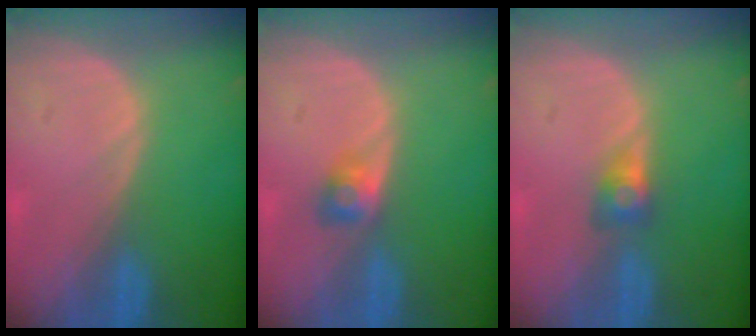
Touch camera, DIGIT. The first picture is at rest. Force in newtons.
{"total": 2.5, "press": 2.4, "slide": 0.8}
{"total": 2.8, "press": 2.4, "slide": 1.5}